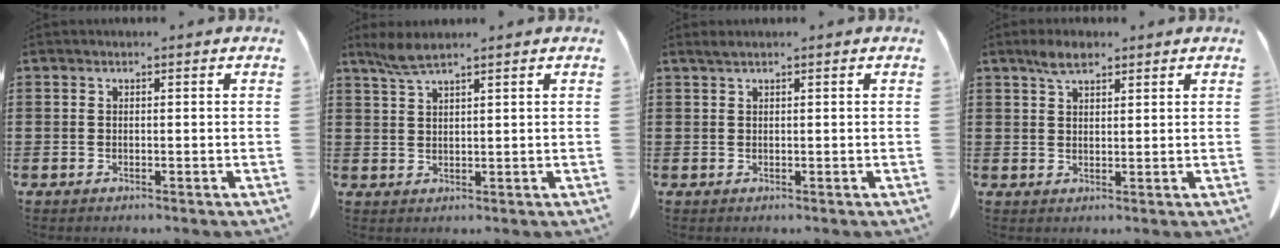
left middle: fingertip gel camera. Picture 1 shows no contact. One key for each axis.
{"total": 3.2, "fx": 2.5, "fy": 0.2, "fz": 2.0, "tx": -0.047, "ty": 0.000, "tz": 0.046}
{"total": 0.8, "fx": 0.6, "fy": -0.1, "fz": 0.6, "tx": -0.013, "ty": -0.002, "tz": 0.012}
{"total": 3.7, "fx": 2.7, "fy": 1.3, "fz": 2.2, "tx": -0.049, "ty": 0.003, "tz": 0.049}